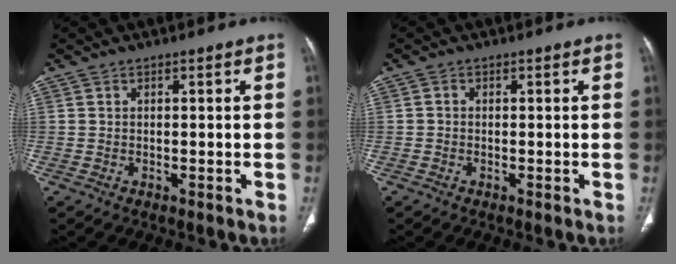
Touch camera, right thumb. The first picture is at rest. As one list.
[{"total": 0.6, "force": [-0.2, 0.5, 0.2], "torque": [-0.002, 0.002, -0.008]}]